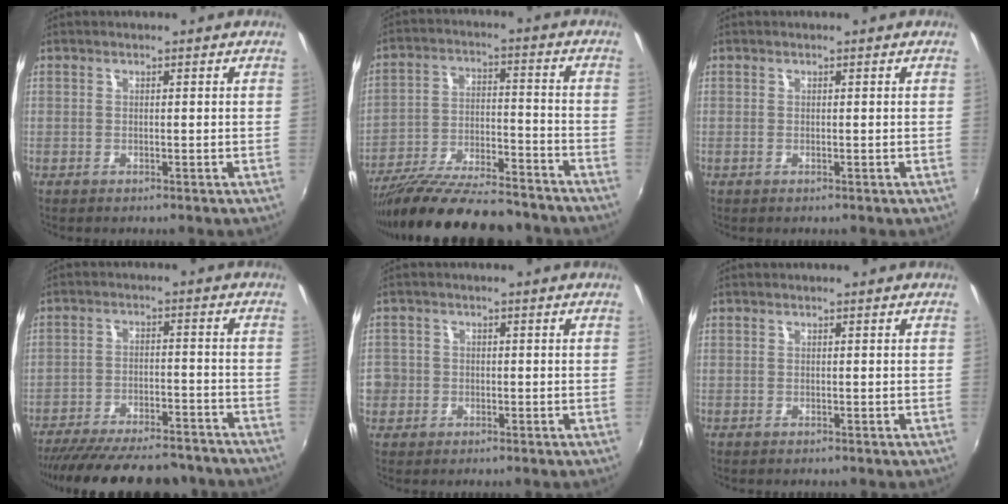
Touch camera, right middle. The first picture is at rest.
{"total": 22.4, "force": [-18.8, 5.6, 10.9], "torque": [-0.208, -0.036, -0.288]}
{"total": 0.0}
{"total": 22.9, "force": [-19.8, 6.6, 9.3], "torque": [-0.188, -0.008, -0.267]}
{"total": 6.5, "force": [-1.6, 6.1, 1.5], "torque": [-0.054, 0.016, -0.023]}
{"total": 0.0}